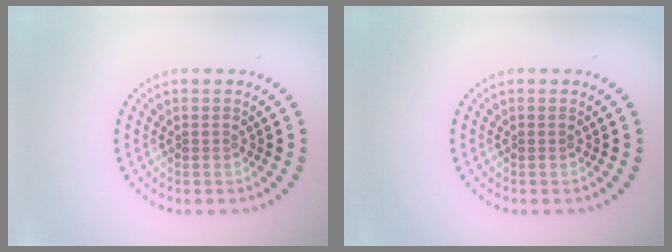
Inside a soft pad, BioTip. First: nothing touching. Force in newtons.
{"total": 0.0}